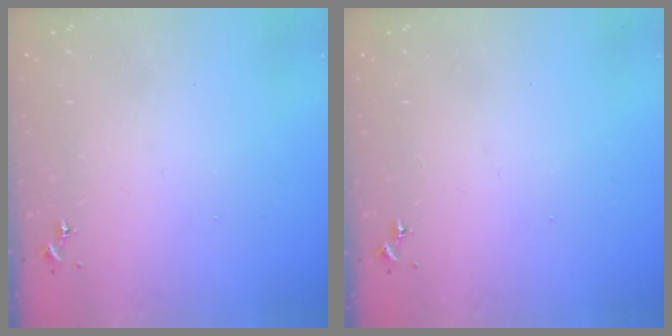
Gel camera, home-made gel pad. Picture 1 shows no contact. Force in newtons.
{"total": 0.0}